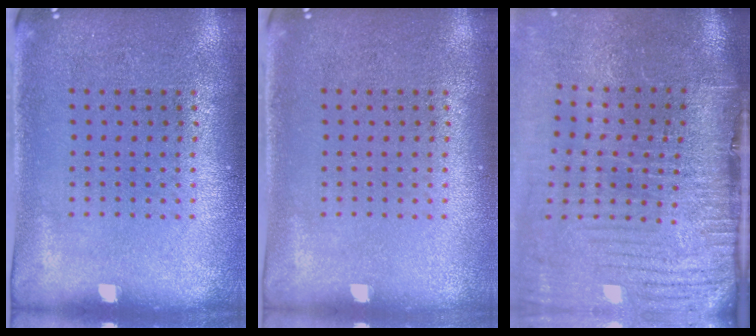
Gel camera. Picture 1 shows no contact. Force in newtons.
{"total": 0.0}
{"total": 4.7, "press": 3.8, "slide": 2.8}